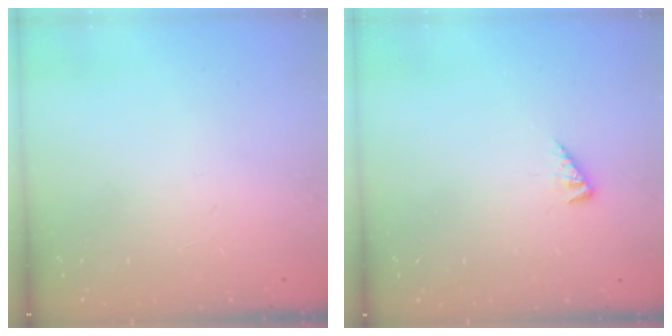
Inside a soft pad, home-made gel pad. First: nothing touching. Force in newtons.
{"total": 2.4, "press": 2.3, "slide": 0.5}